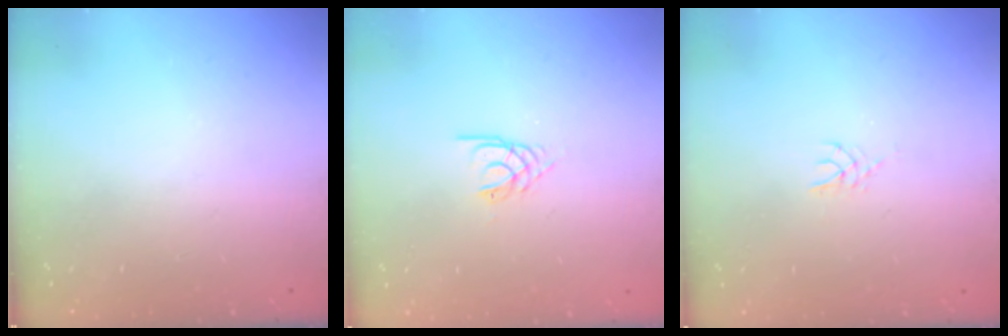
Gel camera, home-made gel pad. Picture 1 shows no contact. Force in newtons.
{"total": 2.2, "press": 2.1, "slide": 0.4}
{"total": 2.5, "press": 2.4, "slide": 0.4}